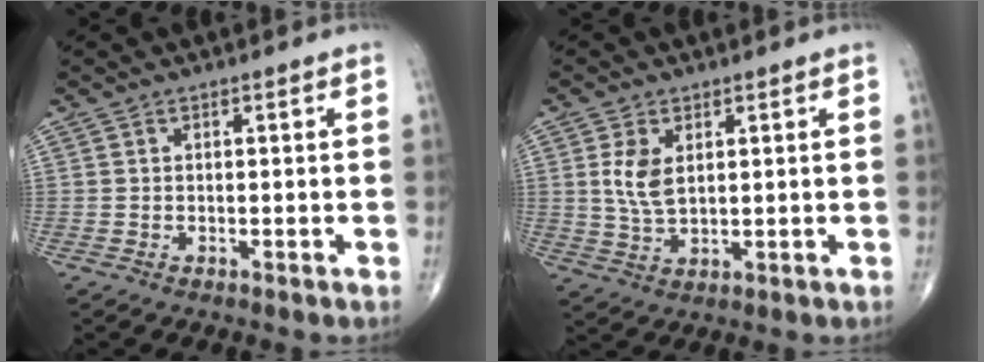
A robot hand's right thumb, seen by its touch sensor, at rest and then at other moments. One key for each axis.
{"total": 5.9, "fx": 1.6, "fy": 3.3, "fz": 4.7, "tx": -0.089, "ty": -0.007, "tz": 0.038}